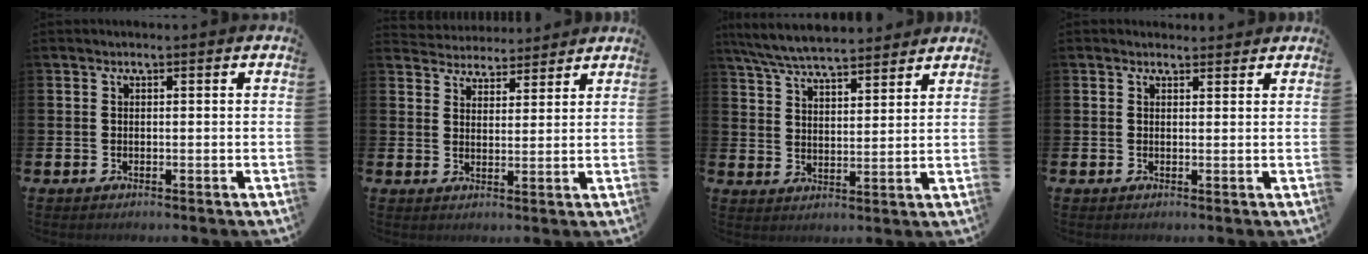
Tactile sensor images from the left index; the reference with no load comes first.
{"total": 4.2, "force": [4.0, 1.0, -0.4], "torque": [-0.015, -0.020, 0.074]}
{"total": 6.9, "force": [6.6, 0.9, 1.8], "torque": [-0.065, -0.027, 0.121]}
{"total": 1.1, "force": [1.1, 0.4, 0.1], "torque": [0.007, 0.001, 0.017]}